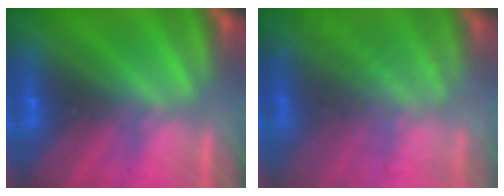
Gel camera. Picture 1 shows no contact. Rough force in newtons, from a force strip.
{"total": 10.5}